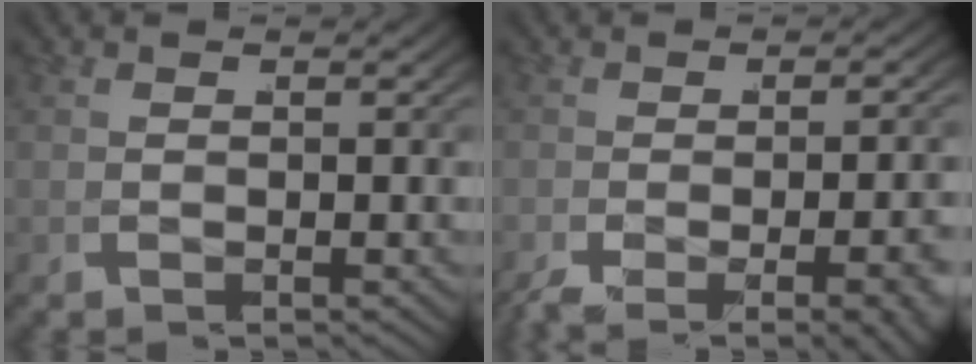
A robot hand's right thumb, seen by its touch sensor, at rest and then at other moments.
{"total": 4.6, "force": [-2.4, 0.8, 3.8], "torque": [-0.033, 0.001, -0.042]}